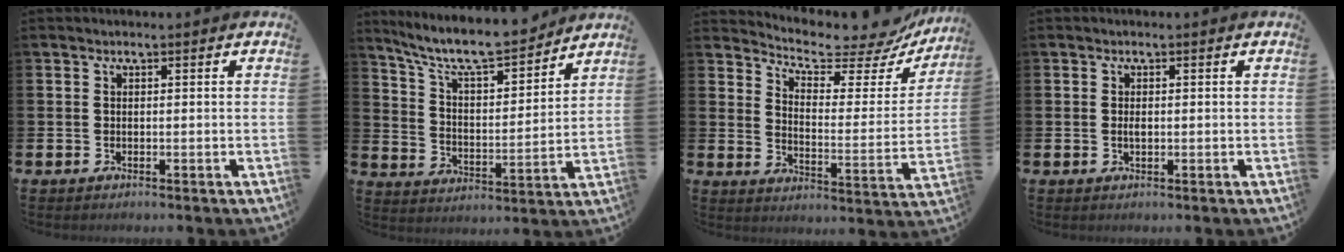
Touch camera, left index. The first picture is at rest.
{"total": 9.4, "force": [8.7, 1.6, 3.3], "torque": [-0.094, -0.062, 0.150]}
{"total": 7.0, "force": [6.5, 2.0, 1.9], "torque": [-0.039, -0.064, 0.102]}
{"total": 0.9, "force": [0.0, 0.4, 0.8], "torque": [-0.014, 0.002, -0.002]}